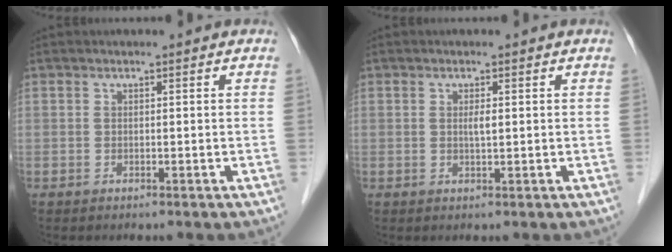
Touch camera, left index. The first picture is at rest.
{"total": 1.1, "force": [0.3, 0.1, 1.0], "torque": [-0.024, -0.002, 0.006]}